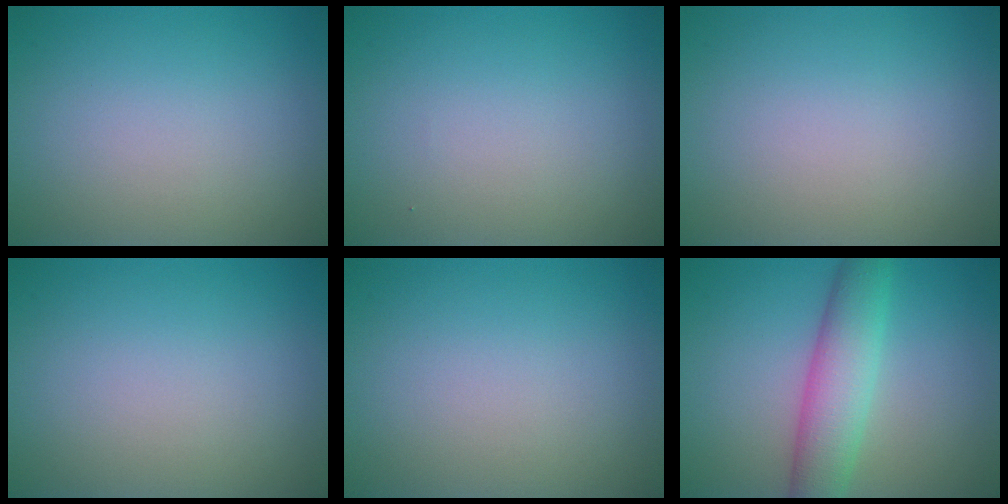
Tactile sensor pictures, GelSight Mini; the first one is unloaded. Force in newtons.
{"total": 0.0}
{"total": 0.0}
{"total": 0.0}
{"total": 0.0}
{"total": 5.4, "press": 5.4, "slide": 0.2}